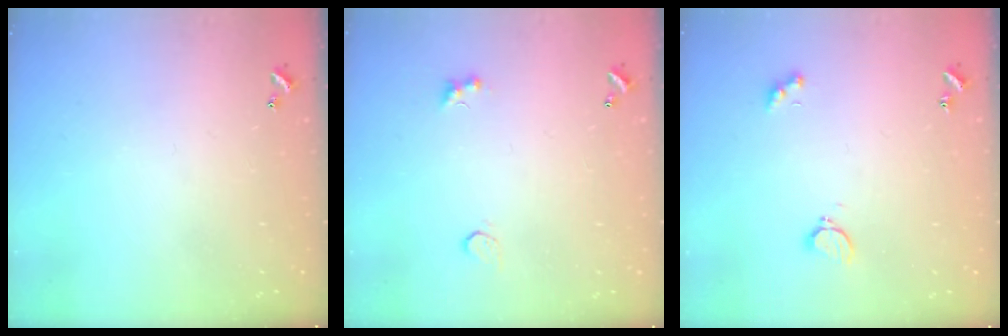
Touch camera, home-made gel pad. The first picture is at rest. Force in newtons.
{"total": 2.8, "press": 2.7, "slide": 0.8}
{"total": 2.8, "press": 2.8, "slide": 0.6}